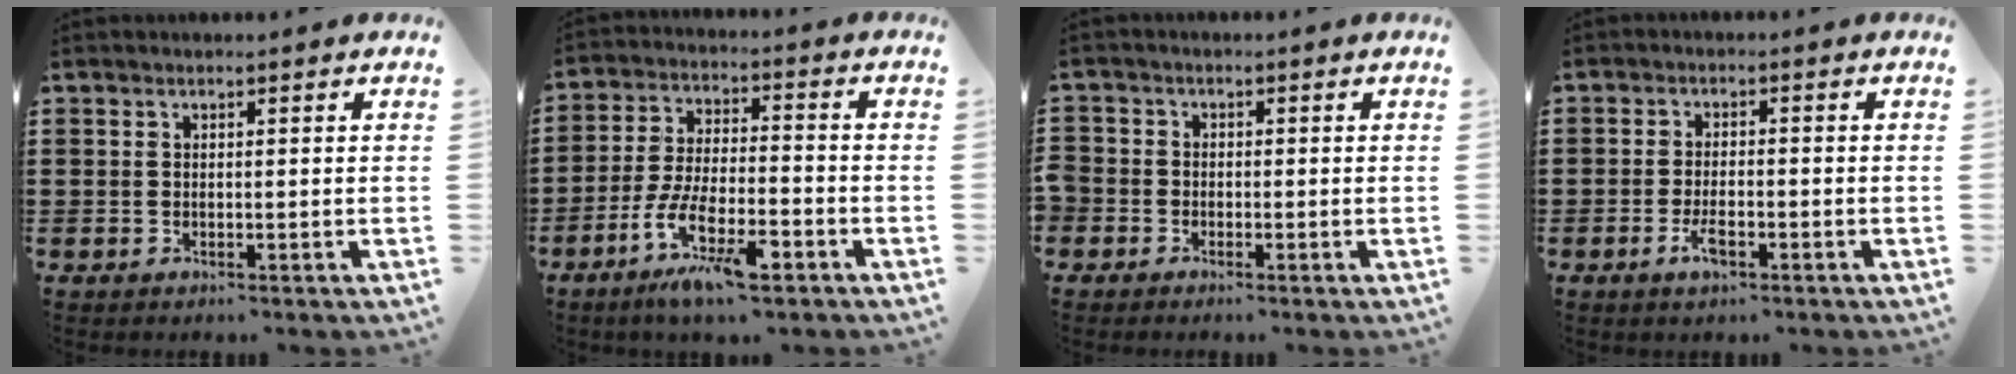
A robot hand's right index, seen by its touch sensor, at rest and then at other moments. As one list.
[{"total": 10.9, "force": [-6.2, 3.1, 8.4], "torque": [-0.177, -0.001, -0.117]}, {"total": 1.4, "force": [-1.0, 1.0, 0.1], "torque": [-0.006, 0.001, -0.022]}, {"total": 3.3, "force": [-1.5, 1.1, 2.7], "torque": [-0.052, -0.002, -0.028]}]